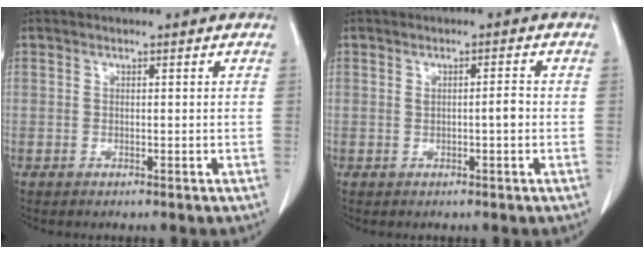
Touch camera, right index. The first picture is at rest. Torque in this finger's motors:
{"motor_torque": [0.06, -0.03, 0.05, 0.01]}